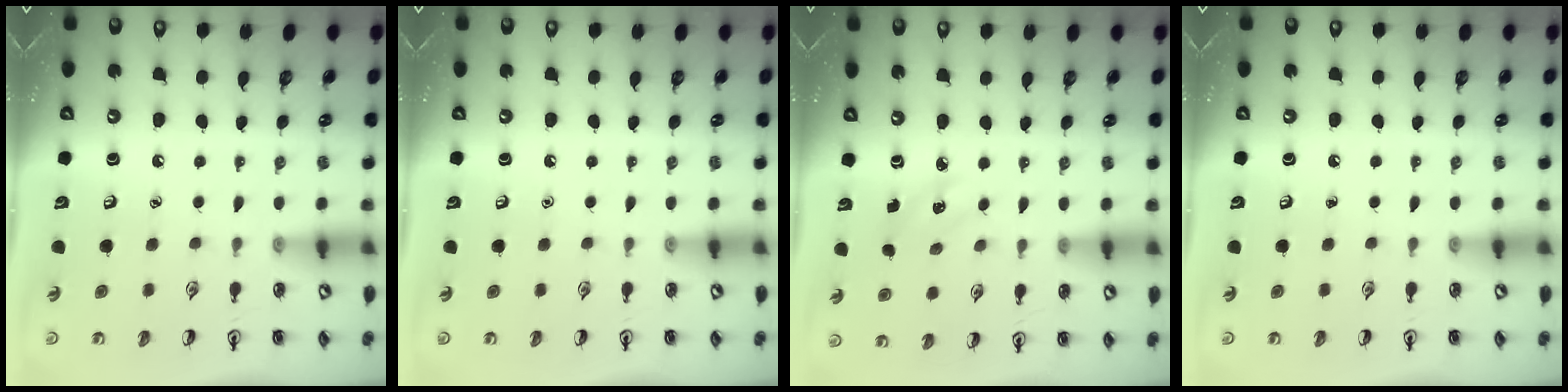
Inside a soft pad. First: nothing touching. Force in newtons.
{"total": 0.0}
{"total": 2.7, "press": 2.5, "slide": 1.0}
{"total": 0.0}